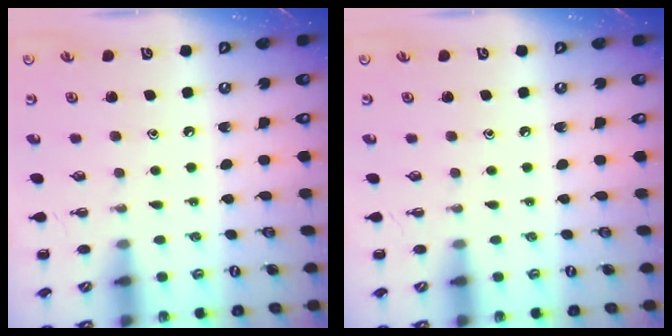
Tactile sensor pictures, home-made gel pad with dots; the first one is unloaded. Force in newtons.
{"total": 0.0}